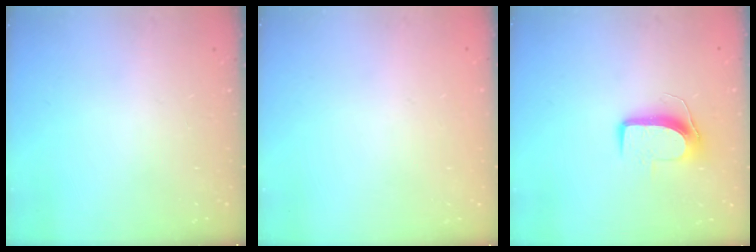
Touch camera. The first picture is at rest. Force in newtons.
{"total": 0.0}
{"total": 9.4, "press": 9.4, "slide": 0.3}